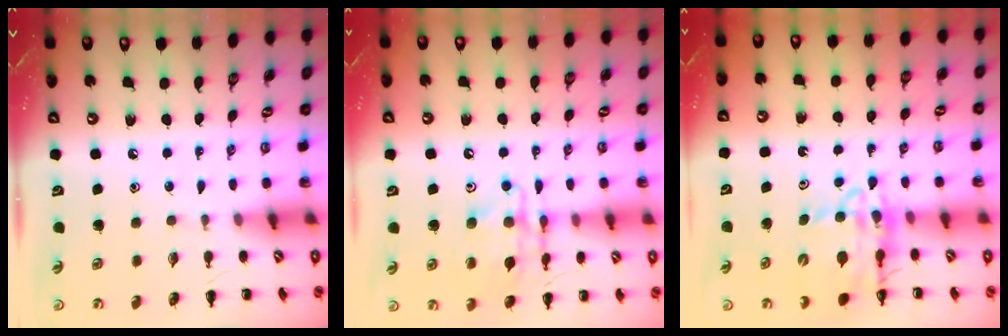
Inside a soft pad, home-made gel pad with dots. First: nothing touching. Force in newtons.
{"total": 13.4, "press": 13.2, "slide": 2.4}
{"total": 13.5, "press": 12.9, "slide": 3.9}